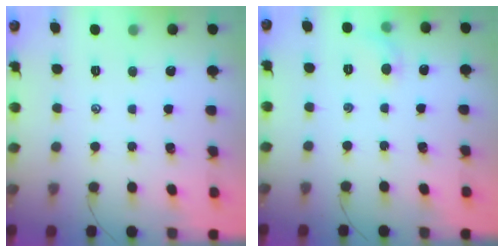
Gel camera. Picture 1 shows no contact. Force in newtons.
{"total": 4.7, "press": 4.5, "slide": 1.5}